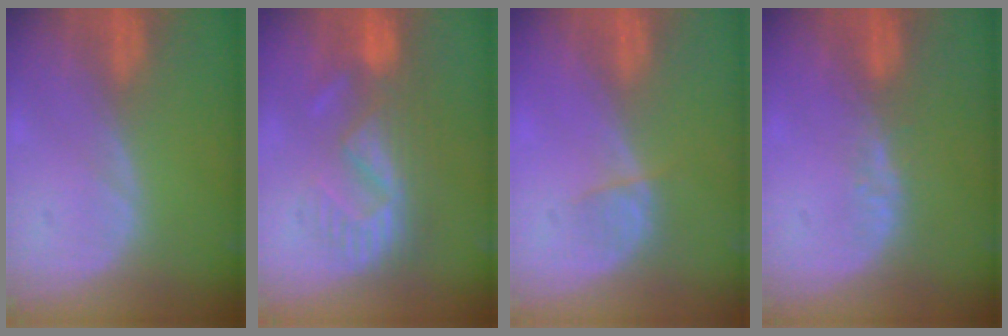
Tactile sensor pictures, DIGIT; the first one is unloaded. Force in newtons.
{"total": 8.6, "press": 8.2, "slide": 2.8}
{"total": 2.2, "press": 2.0, "slide": 0.9}
{"total": 2.8, "press": 2.1, "slide": 1.8}